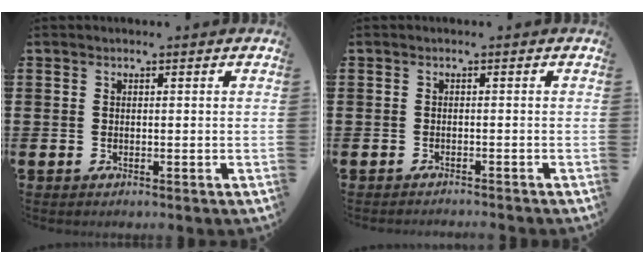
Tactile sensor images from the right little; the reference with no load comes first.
{"total": 0.8, "force": [-0.7, -0.2, 0.0], "torque": [0.000, -0.001, -0.015]}